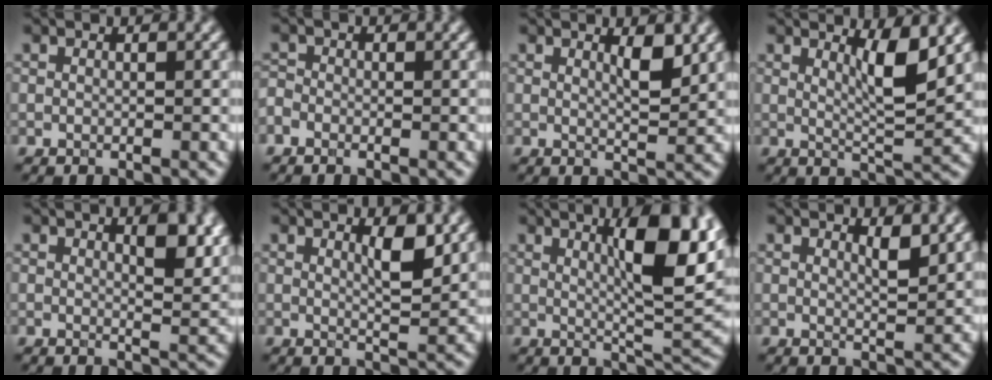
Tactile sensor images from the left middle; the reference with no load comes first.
{"total": 1.1, "force": [-0.9, 0.6, 0.2], "torque": [-0.006, 0.000, -0.012]}
{"total": 2.1, "force": [0.9, 0.5, 1.8], "torque": [-0.028, -0.004, 0.022]}
{"total": 3.9, "force": [1.6, 0.7, 3.5], "torque": [-0.056, -0.009, 0.035]}
{"total": 3.8, "force": [1.7, 1.3, 3.1], "torque": [-0.045, -0.006, 0.034]}
{"total": 2.5, "force": [1.0, 0.5, 2.2], "torque": [-0.035, -0.004, 0.024]}
{"total": 9.5, "force": [3.0, 2.2, 8.7], "torque": [-0.111, 0.001, 0.056]}
{"total": 1.7, "force": [0.9, 0.3, 1.3], "torque": [-0.019, -0.002, 0.020]}